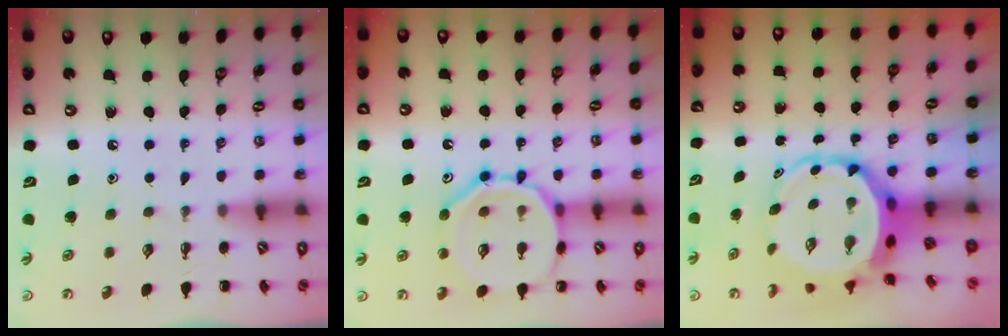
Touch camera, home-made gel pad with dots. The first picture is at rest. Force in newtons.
{"total": 13.5, "press": 13.4, "slide": 1.2}
{"total": 7.8, "press": 7.5, "slide": 2.0}